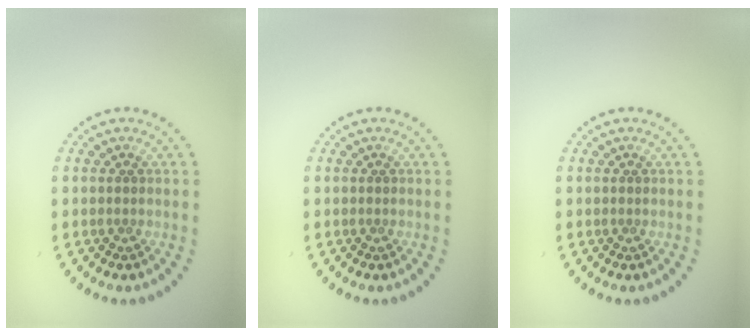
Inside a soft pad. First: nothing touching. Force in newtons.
{"total": 0.0}
{"total": 0.0}